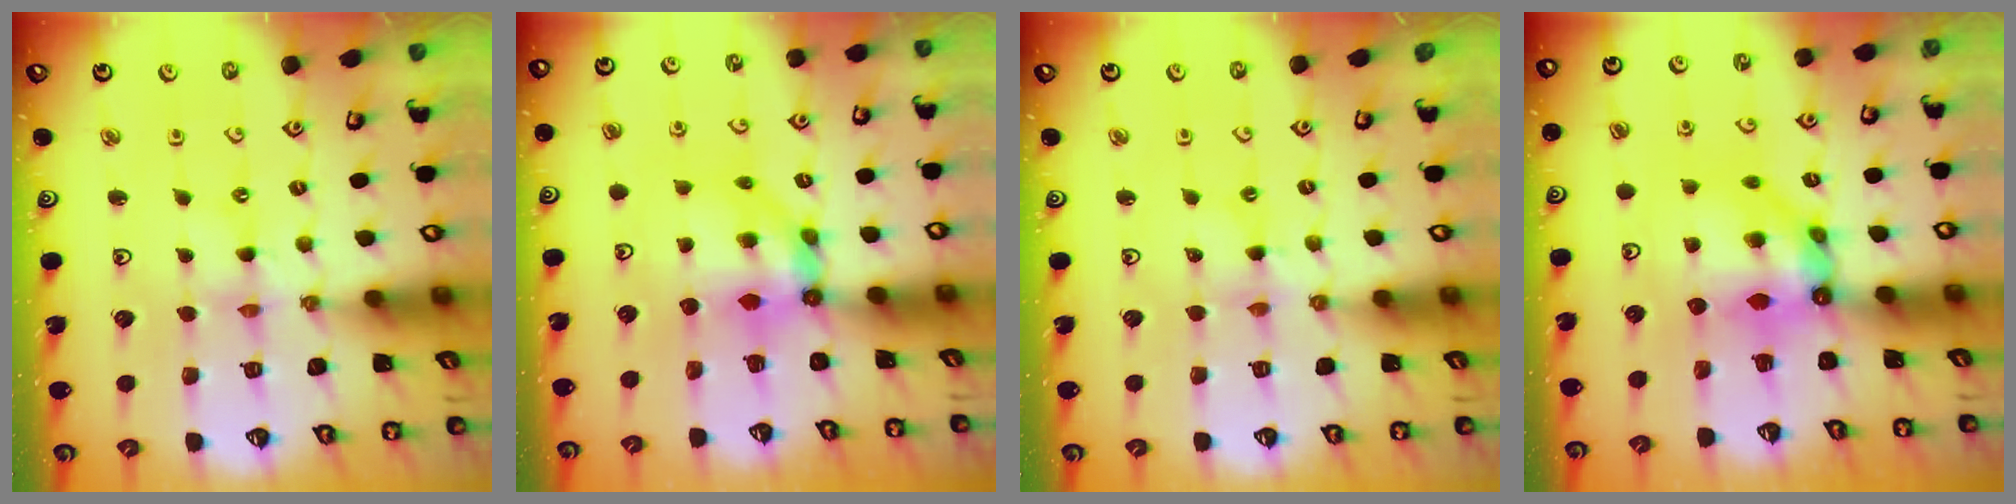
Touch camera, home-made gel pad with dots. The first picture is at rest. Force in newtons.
{"total": 7.3, "press": 7.3, "slide": 0.4}
{"total": 2.6, "press": 2.6, "slide": 0.2}
{"total": 8.6, "press": 8.6, "slide": 0.6}